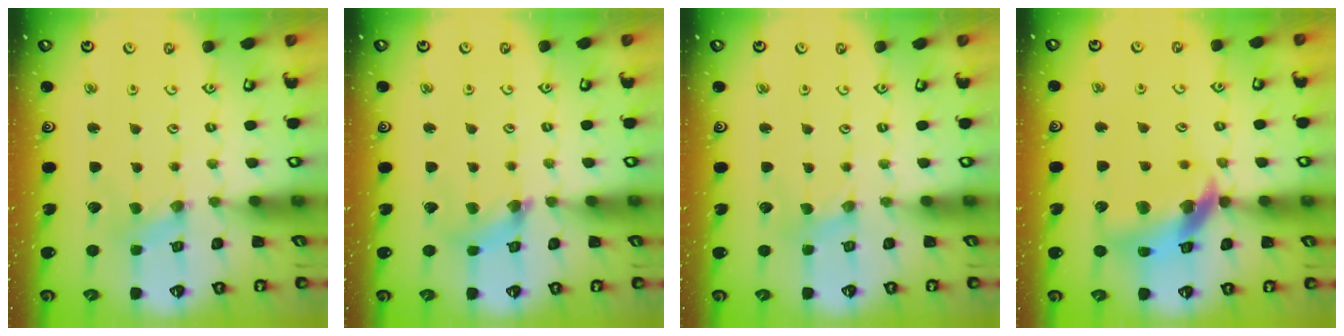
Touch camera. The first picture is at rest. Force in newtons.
{"total": 3.2, "press": 3.2, "slide": 0.4}
{"total": 0.0}
{"total": 14.9, "press": 14.8, "slide": 1.9}